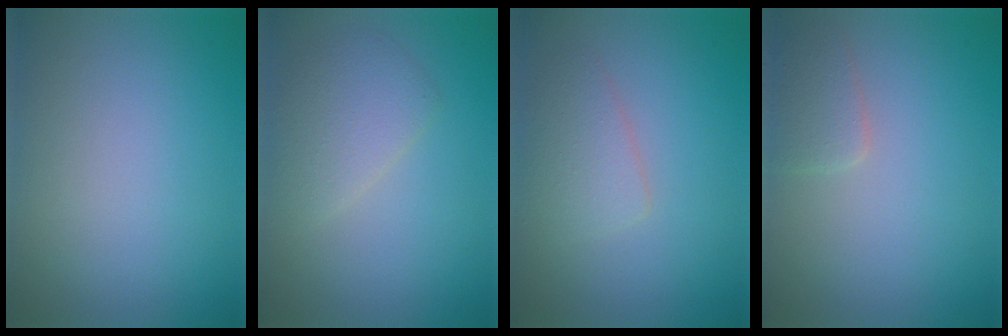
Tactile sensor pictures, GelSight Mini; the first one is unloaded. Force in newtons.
{"total": 2.9, "press": 2.9, "slide": 0.1}
{"total": 2.4, "press": 2.4, "slide": 0.1}
{"total": 1.7, "press": 1.7, "slide": 0.1}